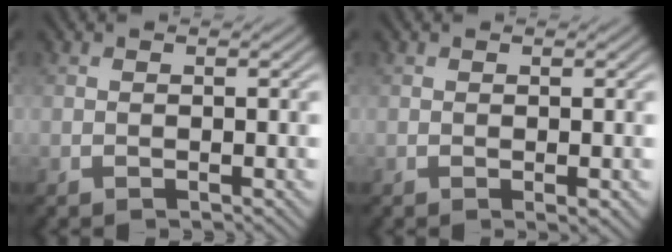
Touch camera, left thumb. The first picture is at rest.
{"total": 0.8, "force": [-0.3, 0.1, 0.8], "torque": [-0.012, -0.003, -0.003]}